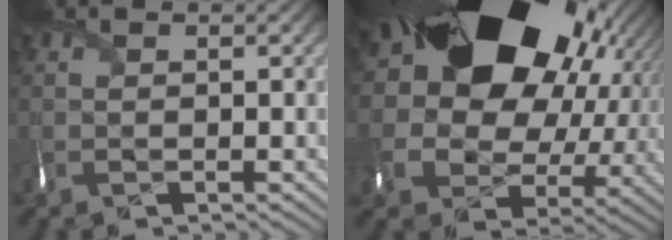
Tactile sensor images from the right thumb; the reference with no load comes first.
{"total": 22.7, "force": [7.3, 16.9, 13.2], "torque": [-0.309, 0.013, 0.135]}